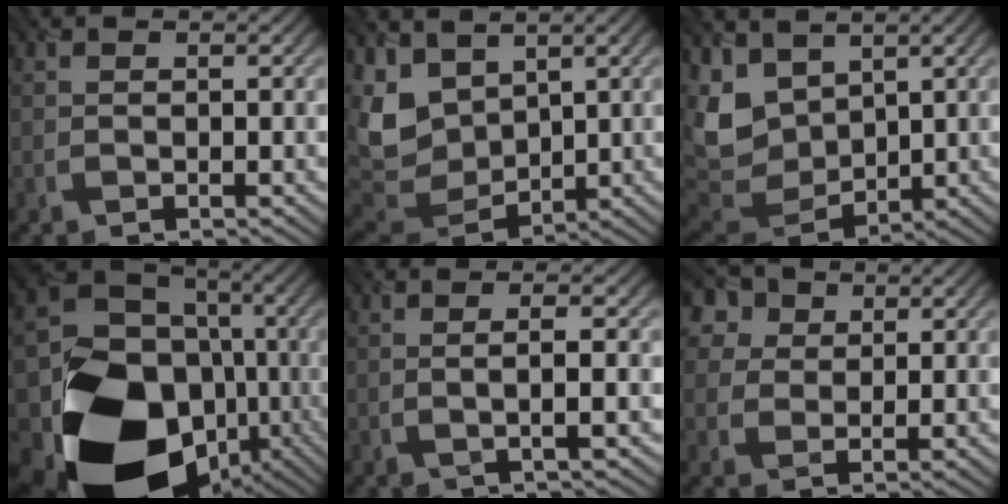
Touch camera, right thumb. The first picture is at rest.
{"total": 10.6, "force": [3.9, 7.4, 6.5], "torque": [-0.192, -0.005, 0.084]}
{"total": 10.4, "force": [3.9, 7.3, 6.4], "torque": [-0.189, -0.005, 0.085]}
{"total": 21.0, "force": [-7.7, 16.6, 10.3], "torque": [-0.230, -0.063, -0.119]}
{"total": 2.7, "force": [0.0, 0.4, 2.7], "torque": [-0.046, 0.006, -0.007]}
{"total": 8.0, "force": [4.5, 5.6, 3.7], "torque": [-0.134, 0.016, 0.078]}